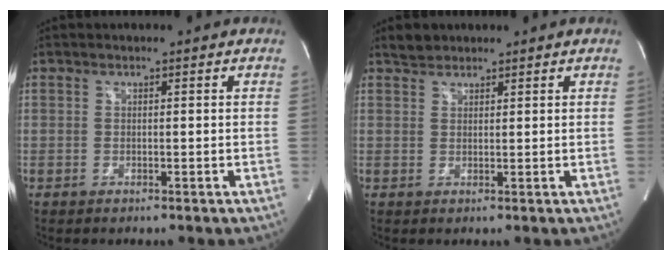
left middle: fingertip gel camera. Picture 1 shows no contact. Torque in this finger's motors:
{"motor_torque": [0.03, -0.31, -0.04, 0.01]}